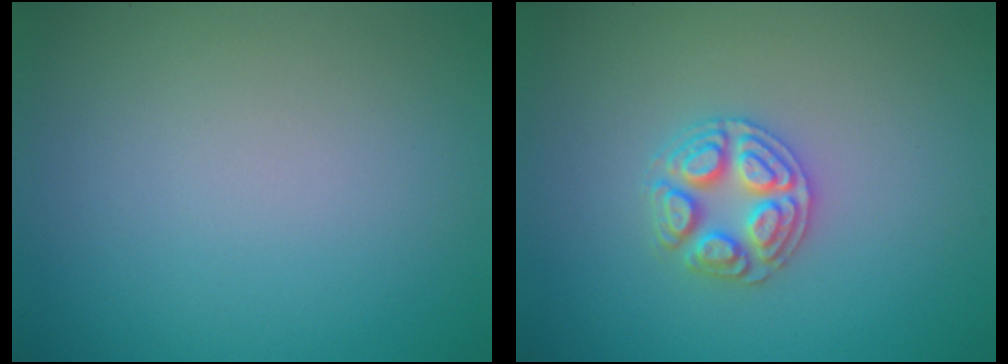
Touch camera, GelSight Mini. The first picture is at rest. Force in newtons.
{"total": 3.0, "press": 2.9, "slide": 0.4}